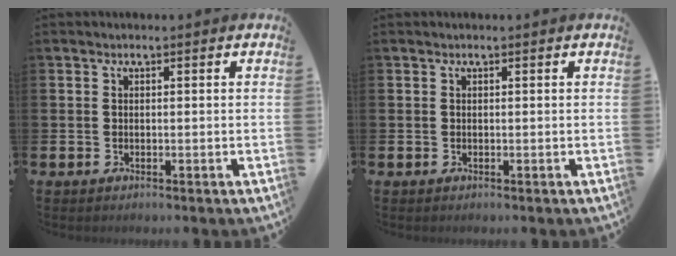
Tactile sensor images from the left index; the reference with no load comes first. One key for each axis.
{"total": 0.0}